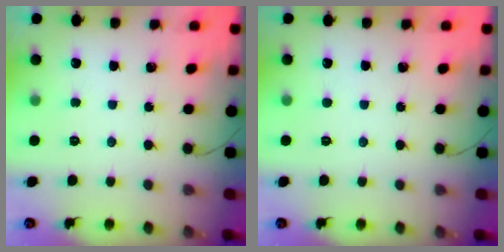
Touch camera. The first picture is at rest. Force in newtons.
{"total": 1.0, "press": 1.0, "slide": 0.2}